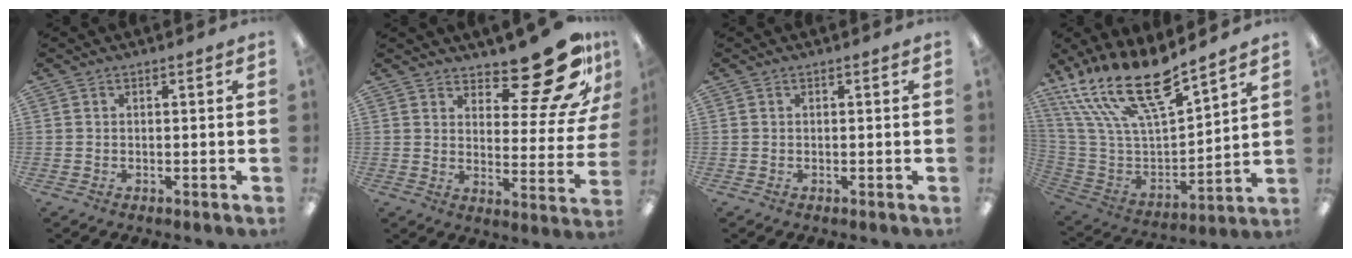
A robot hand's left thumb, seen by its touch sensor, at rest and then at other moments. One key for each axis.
{"total": 17.7, "fx": 13.5, "fy": 6.0, "fz": 9.7, "tx": -0.119, "ty": -0.104, "tz": 0.221}
{"total": 0.0}
{"total": 22.4, "fx": 17.0, "fy": 6.5, "fz": 13.0, "tx": -0.262, "ty": -0.112, "tz": 0.299}